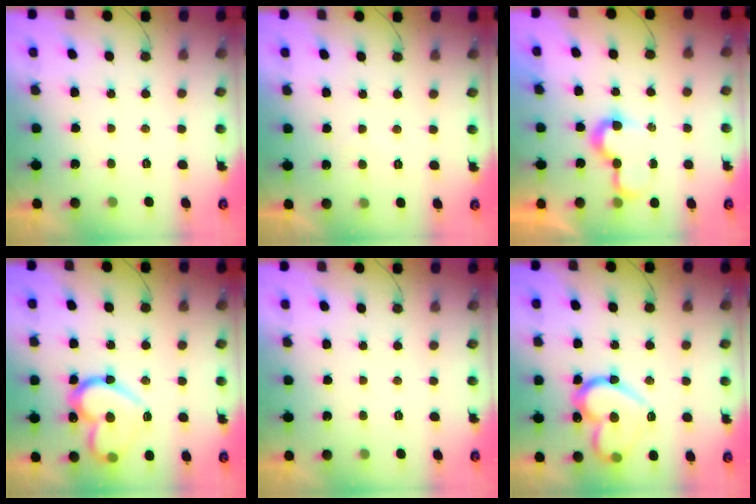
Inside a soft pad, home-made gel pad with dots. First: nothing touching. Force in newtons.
{"total": 4.1, "press": 4.1, "slide": 0.1}
{"total": 7.5, "press": 7.5, "slide": 0.3}
{"total": 18.7, "press": 18.7, "slide": 1.0}
{"total": 0.0}
{"total": 18.7, "press": 18.7, "slide": 1.0}